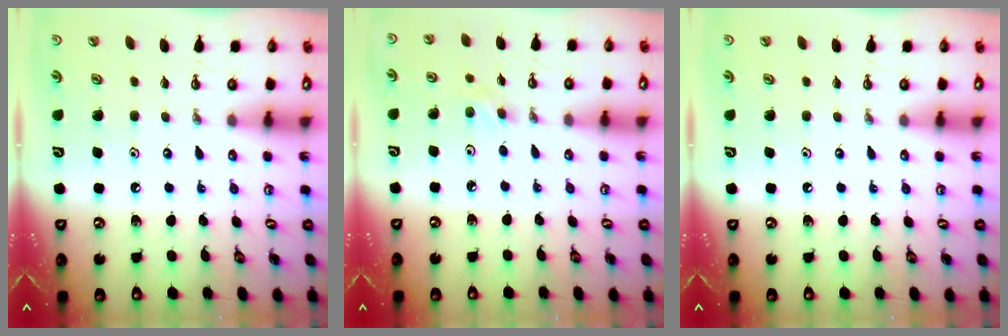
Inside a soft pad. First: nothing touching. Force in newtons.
{"total": 2.1, "press": 2.0, "slide": 0.5}
{"total": 0.0}